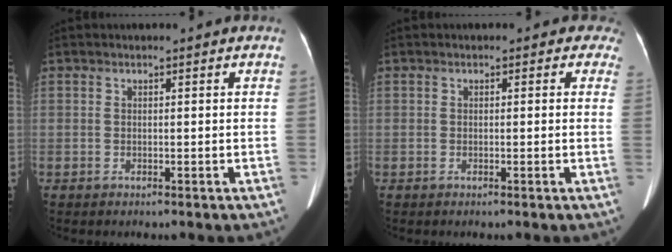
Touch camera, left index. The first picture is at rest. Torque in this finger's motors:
{"motor_torque": [1.07, -1.07, 0.09, 0.00]}